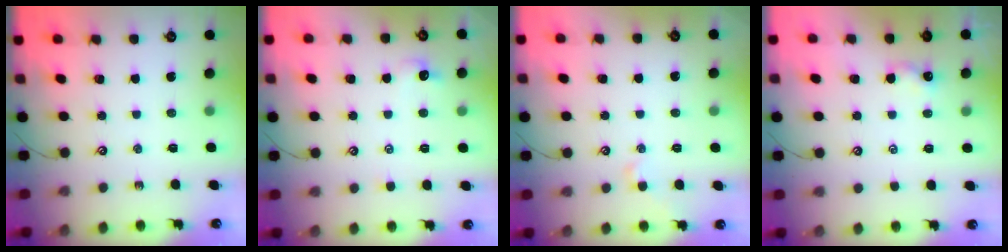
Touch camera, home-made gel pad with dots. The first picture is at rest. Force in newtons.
{"total": 1.0, "press": 0.9, "slide": 0.4}
{"total": 0.6, "press": 0.0, "slide": 0.6}
{"total": 1.2, "press": 1.1, "slide": 0.3}